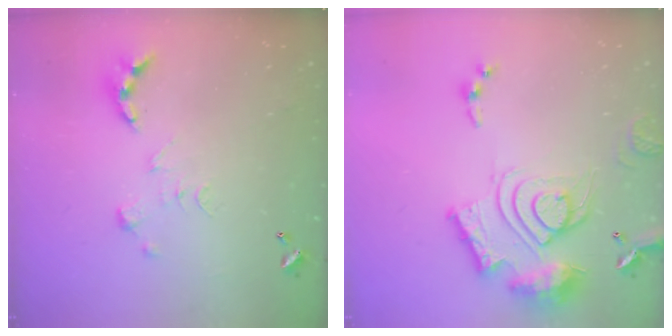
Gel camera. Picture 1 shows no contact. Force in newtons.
{"total": 20.1, "press": 20.0, "slide": 1.9}